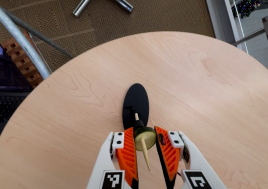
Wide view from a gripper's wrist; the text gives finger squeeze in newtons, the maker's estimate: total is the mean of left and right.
{"total": 9.8, "left": 9.9, "right": 9.7}